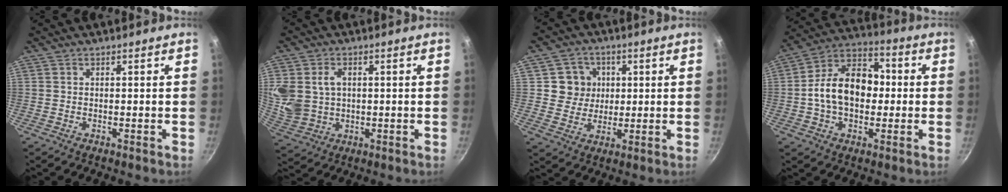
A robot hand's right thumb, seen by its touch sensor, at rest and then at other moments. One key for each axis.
{"total": 11.6, "fx": 2.2, "fy": 9.1, "fz": 6.8, "tx": -0.143, "ty": -0.005, "tz": 0.054}
{"total": 7.3, "fx": 1.4, "fy": 6.9, "fz": 1.9, "tx": 0.008, "ty": 0.000, "tz": 0.019}
{"total": 15.3, "fx": -0.5, "fy": 10.5, "fz": 11.1, "tx": -0.147, "ty": 0.037, "tz": -0.027}